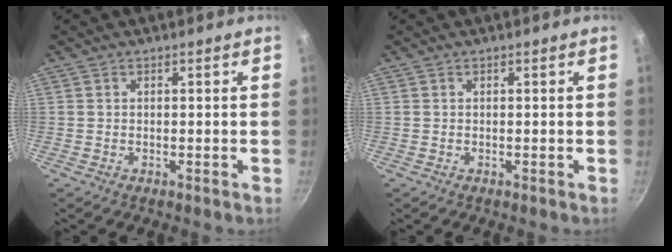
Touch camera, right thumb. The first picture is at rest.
{"total": 0.0}